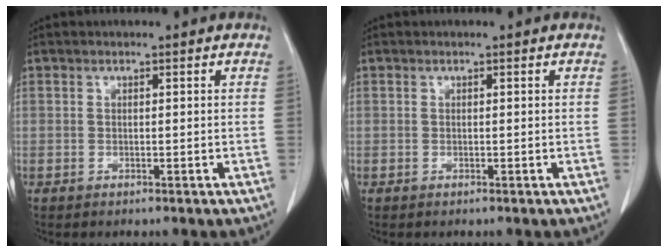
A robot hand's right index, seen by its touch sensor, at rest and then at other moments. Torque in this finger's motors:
{"motor_torque": [-0.01, 0.01, -0.01, 0.00]}